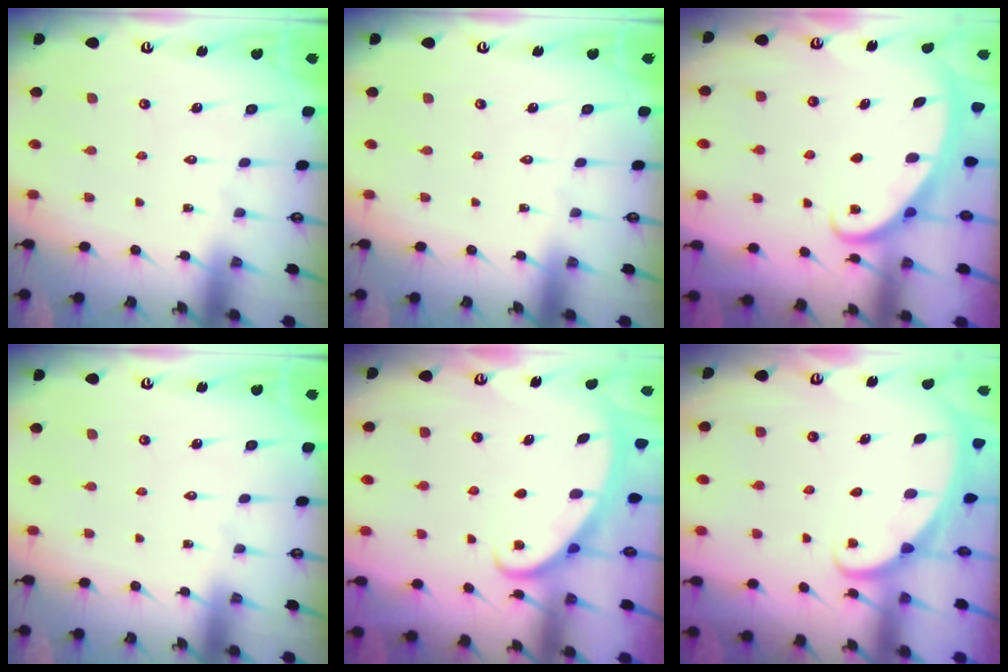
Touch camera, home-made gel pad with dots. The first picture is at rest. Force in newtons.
{"total": 0.0}
{"total": 2.4, "press": 2.4, "slide": 0.4}
{"total": 0.0}
{"total": 2.8, "press": 2.8, "slide": 0.4}
{"total": 1.5, "press": 1.5, "slide": 0.1}